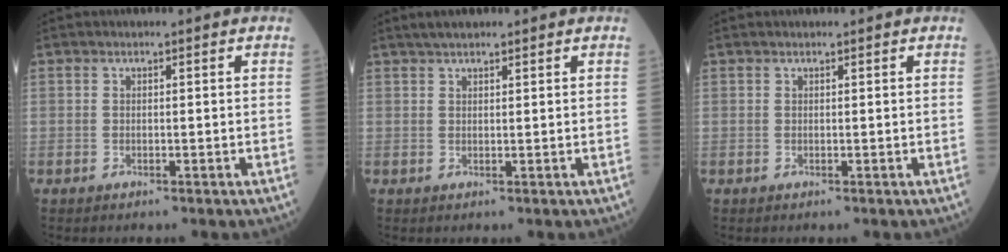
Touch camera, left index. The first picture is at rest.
{"total": 2.5, "force": [2.1, 0.6, 1.2], "torque": [-0.023, 0.016, 0.037]}
{"total": 0.0}